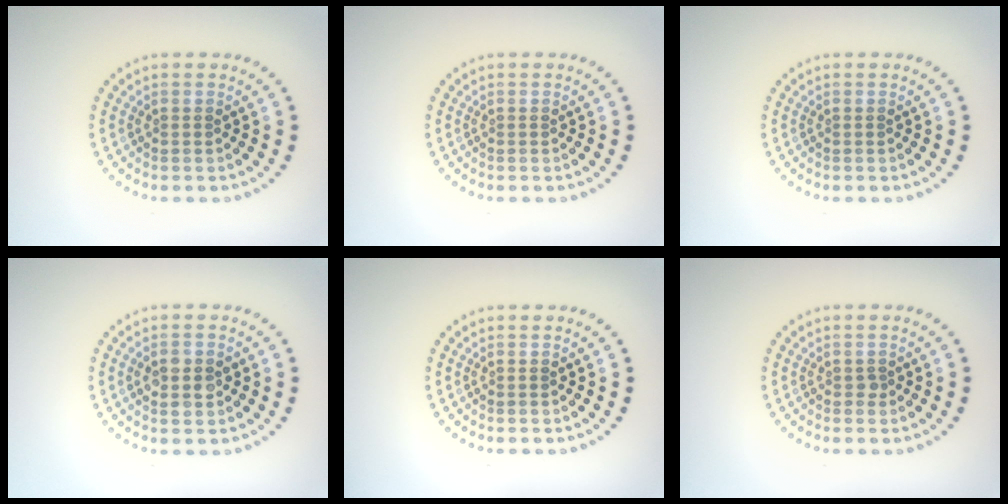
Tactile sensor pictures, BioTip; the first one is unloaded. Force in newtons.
{"total": 0.0}
{"total": 0.0}
{"total": 2.7, "press": 2.7, "slide": 0.1}
{"total": 0.0}
{"total": 0.5, "press": 0.3, "slide": 0.4}